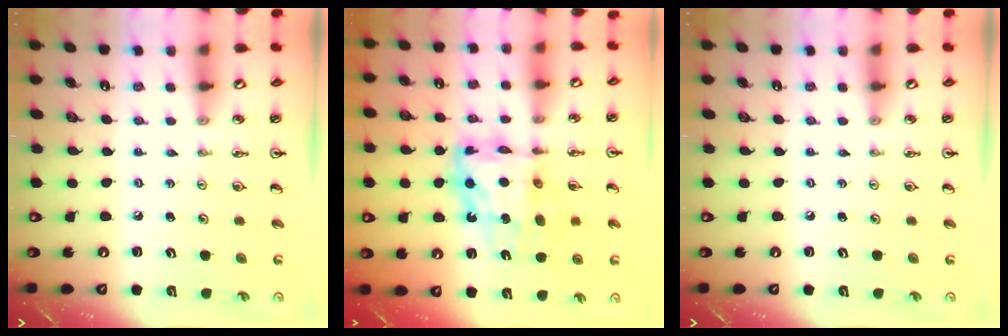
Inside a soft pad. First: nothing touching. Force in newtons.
{"total": 12.1, "press": 12.1, "slide": 1.1}
{"total": 0.0}